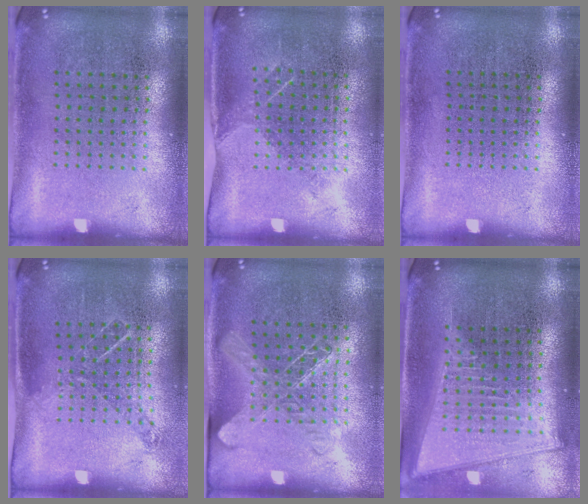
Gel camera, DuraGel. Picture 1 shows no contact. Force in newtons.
{"total": 1.1, "press": 0.8, "slide": 0.7}
{"total": 0.0}
{"total": 0.8, "press": 0.8, "slide": 0.2}
{"total": 1.4, "press": 1.2, "slide": 0.7}
{"total": 2.2, "press": 1.8, "slide": 1.2}